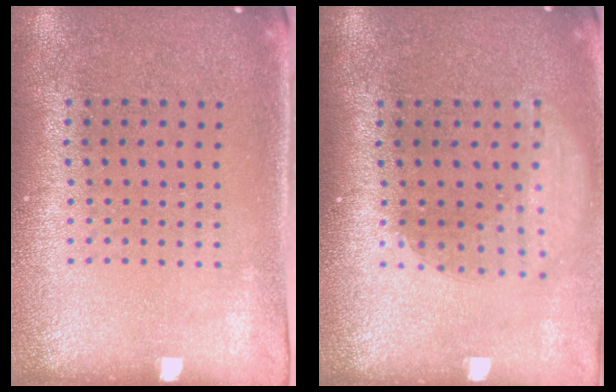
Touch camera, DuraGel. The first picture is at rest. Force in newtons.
{"total": 1.9, "press": 1.4, "slide": 1.2}